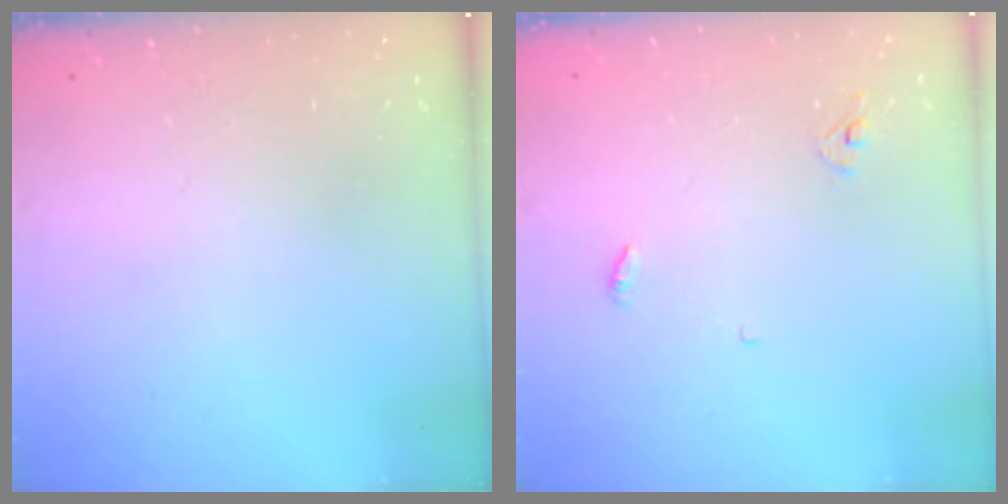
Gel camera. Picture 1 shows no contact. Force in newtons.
{"total": 3.3, "press": 3.2, "slide": 0.3}